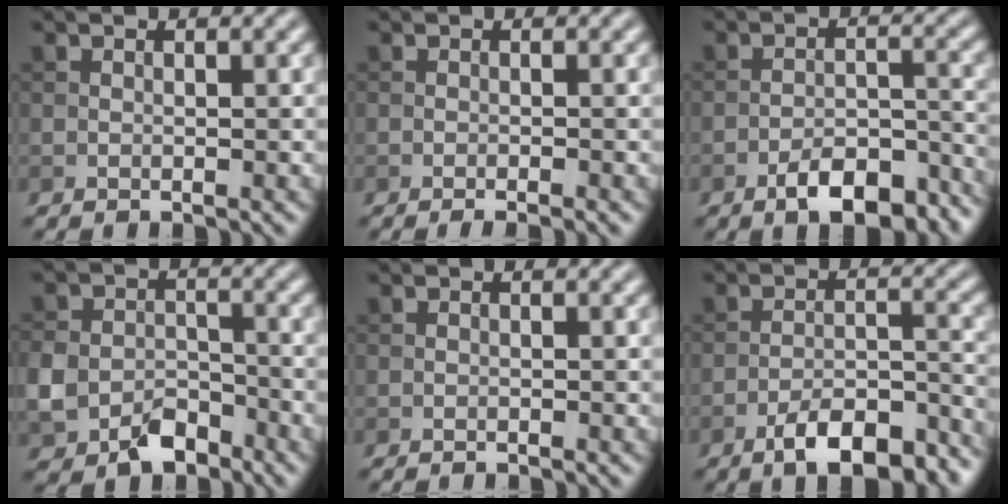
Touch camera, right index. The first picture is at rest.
{"total": 1.6, "force": [-0.9, 0.3, 1.3], "torque": [-0.013, 0.000, -0.017]}
{"total": 7.0, "force": [-4.9, 2.6, 4.3], "torque": [-0.063, 0.003, -0.079]}
{"total": 5.5, "force": [-3.0, 3.8, 2.6], "torque": [-0.049, -0.008, -0.060]}
{"total": 0.5, "force": [-0.5, 0.1, 0.2], "torque": [0.001, 0.001, -0.009]}
{"total": 8.4, "force": [-6.1, 2.6, 5.2], "torque": [-0.075, 0.005, -0.101]}